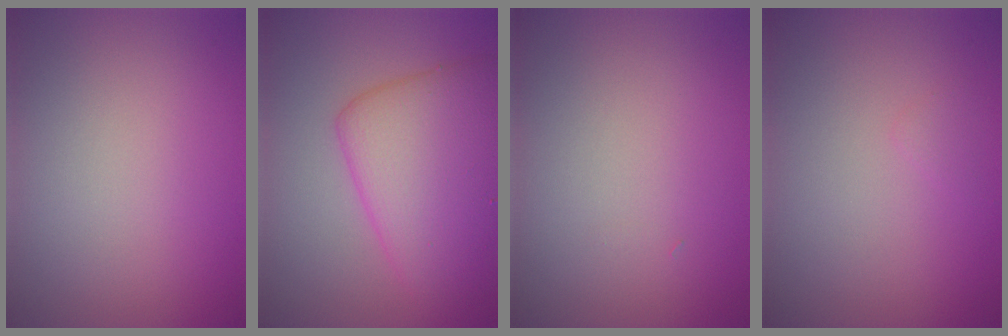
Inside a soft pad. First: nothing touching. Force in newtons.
{"total": 7.4, "press": 7.4, "slide": 0.2}
{"total": 0.0}
{"total": 0.5, "press": 0.5, "slide": 0.1}